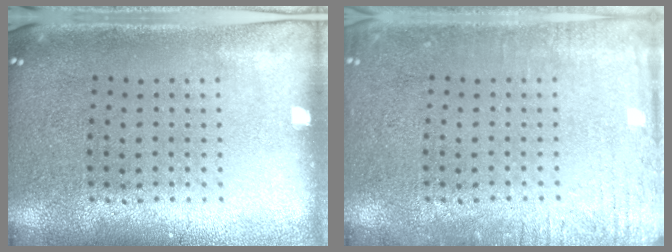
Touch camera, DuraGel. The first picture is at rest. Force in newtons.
{"total": 2.5, "press": 2.5, "slide": 0.3}